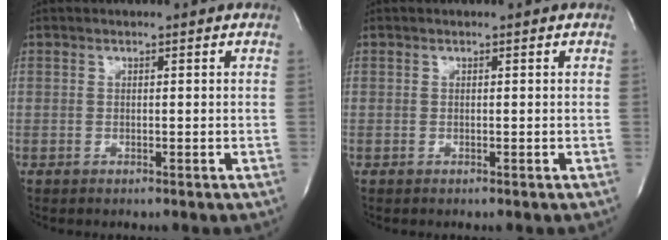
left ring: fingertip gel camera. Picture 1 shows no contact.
{"total": 0.0}